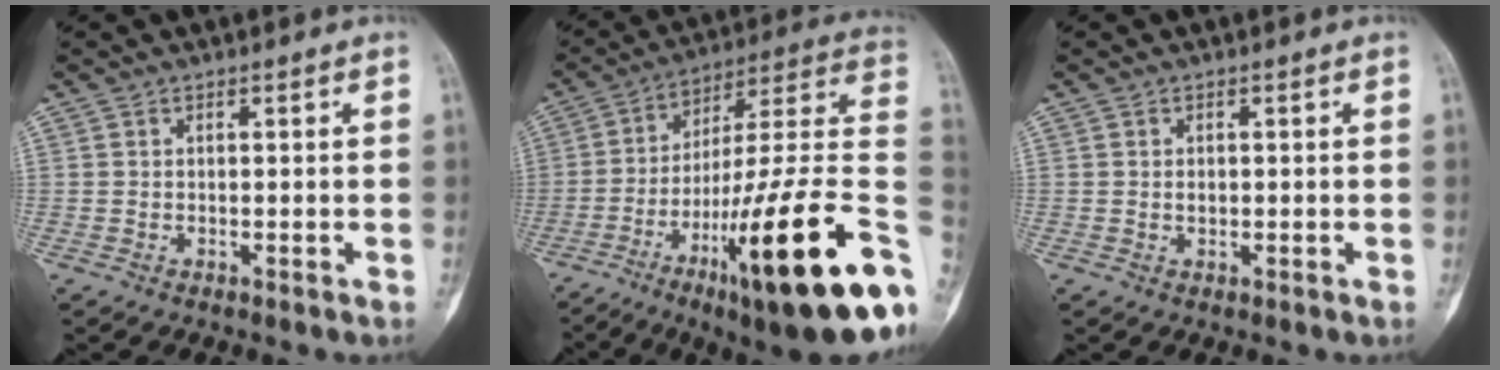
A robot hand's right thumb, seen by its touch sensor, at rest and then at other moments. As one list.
[{"total": 30.7, "force": [-10.4, 5.3, 28.4], "torque": [-0.374, 0.042, -0.161]}, {"total": 1.1, "force": [0.1, 0.8, 0.8], "torque": [-0.012, 0.000, 0.004]}]